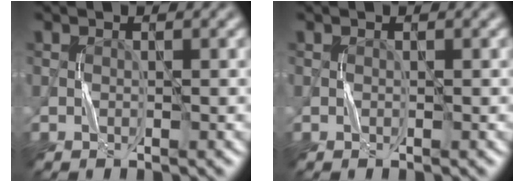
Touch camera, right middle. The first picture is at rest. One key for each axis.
{"total": 0.0}